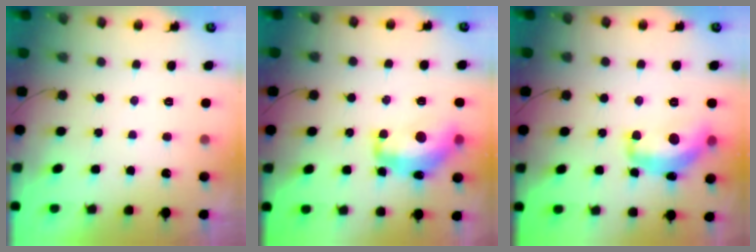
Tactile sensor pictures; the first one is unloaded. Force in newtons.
{"total": 14.3, "press": 14.2, "slide": 1.1}
{"total": 15.3, "press": 15.2, "slide": 0.8}